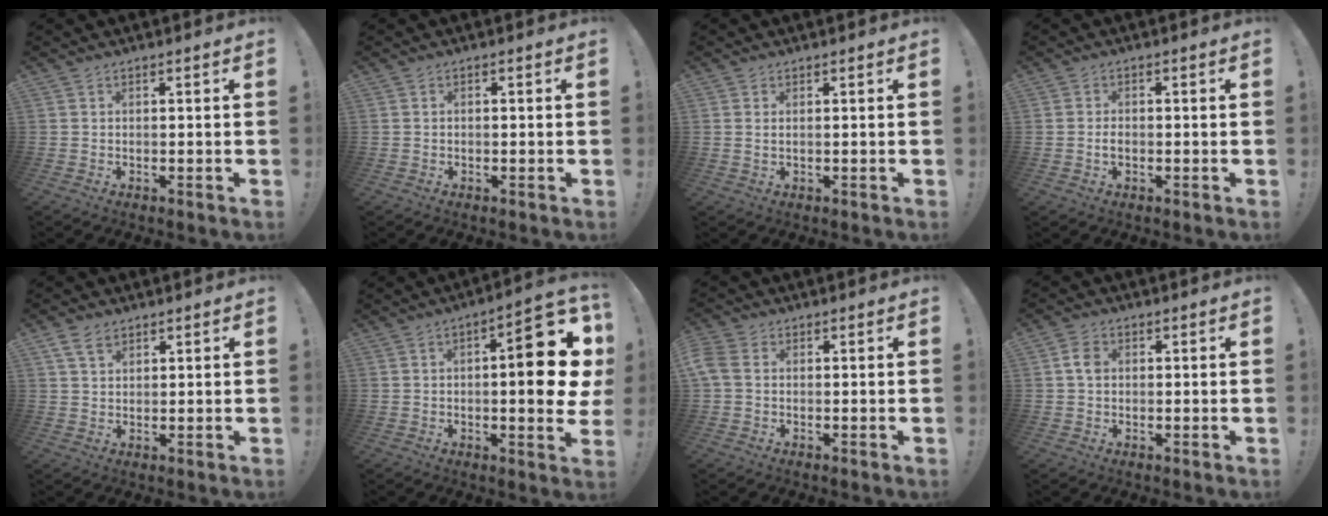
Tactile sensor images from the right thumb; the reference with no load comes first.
{"total": 0.7, "force": [-0.4, 0.5, 0.3], "torque": [-0.013, 0.005, -0.006]}
{"total": 1.2, "force": [0.7, 0.3, 0.9], "torque": [-0.017, 0.001, 0.012]}
{"total": 1.8, "force": [-0.8, 1.3, 1.1], "torque": [-0.018, 0.005, -0.014]}
{"total": 5.0, "force": [3.0, 2.9, 2.8], "torque": [-0.047, -0.007, 0.056]}
{"total": 16.3, "force": [1.5, 4.6, 15.5], "torque": [-0.185, -0.011, 0.014]}
{"total": 4.0, "force": [0.3, 2.9, 2.8], "torque": [-0.073, 0.006, 0.007]}
{"total": 4.2, "force": [0.4, 3.1, 2.9], "torque": [-0.040, 0.005, 0.007]}